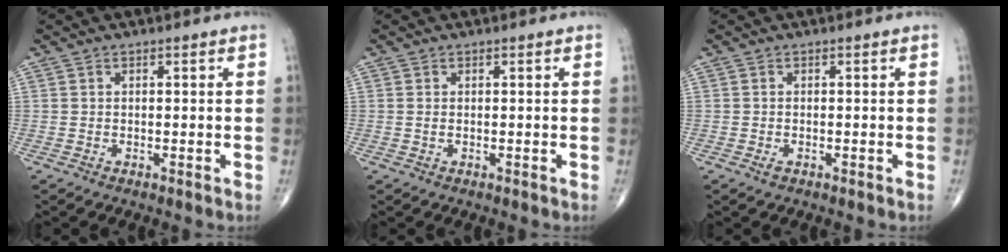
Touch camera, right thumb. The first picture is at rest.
{"total": 0.6, "force": [0.1, 0.3, 0.5], "torque": [-0.010, -0.001, 0.004]}
{"total": 1.0, "force": [-0.4, 0.5, 0.7], "torque": [-0.016, 0.001, -0.006]}